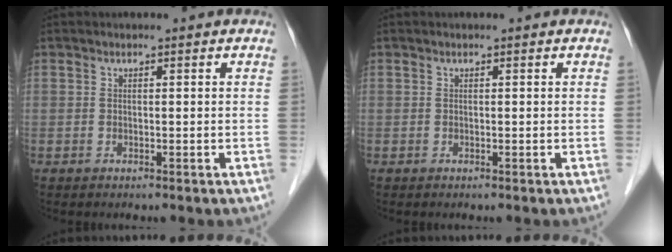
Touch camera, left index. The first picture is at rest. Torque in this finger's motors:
{"motor_torque": [0.00, 0.00, 0.00, 0.00]}